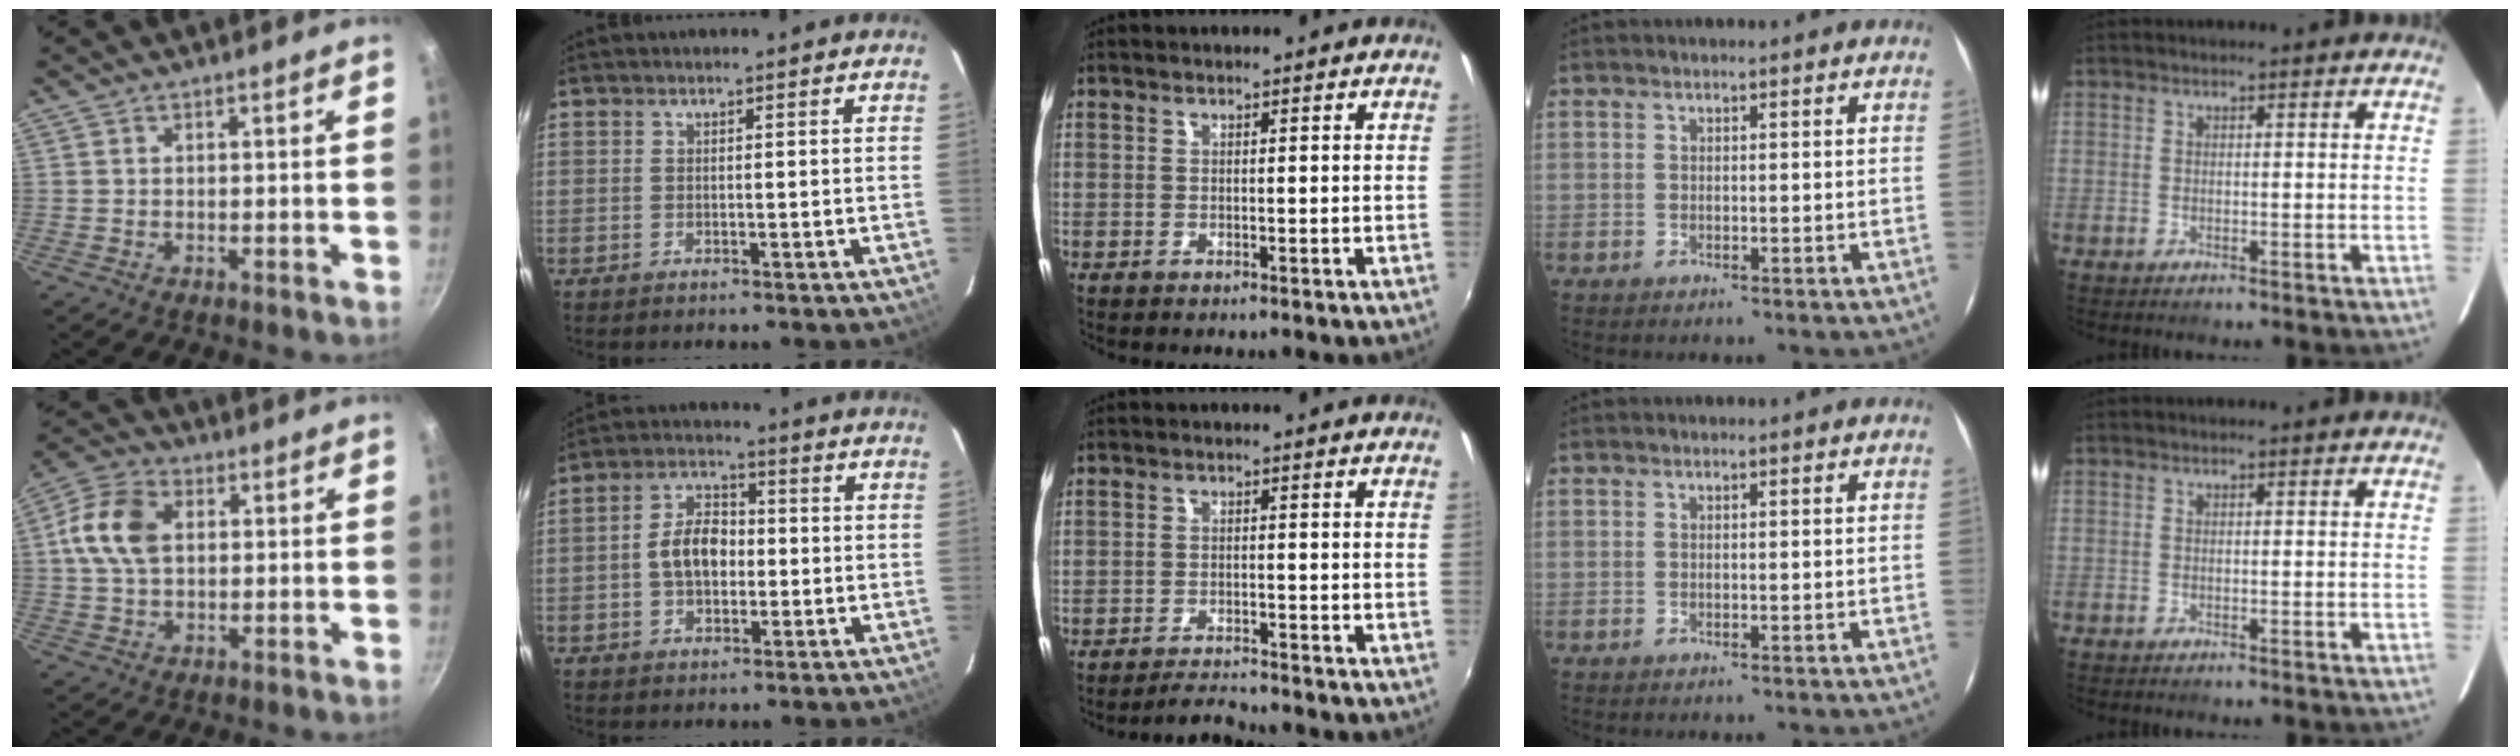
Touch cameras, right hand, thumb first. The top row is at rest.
{"thumb": {"total": 11.0, "force": [1.8, 7.4, 7.9], "torque": [-0.140, 0.014, 0.023]}, "index": {"total": 7.4, "force": [-0.9, 4.8, 5.7], "torque": [-0.107, 0.020, -0.012]}, "middle": {"total": 3.5, "force": [-3.5, -0.1, 0.5], "torque": [-0.025, -0.005, -0.063]}}